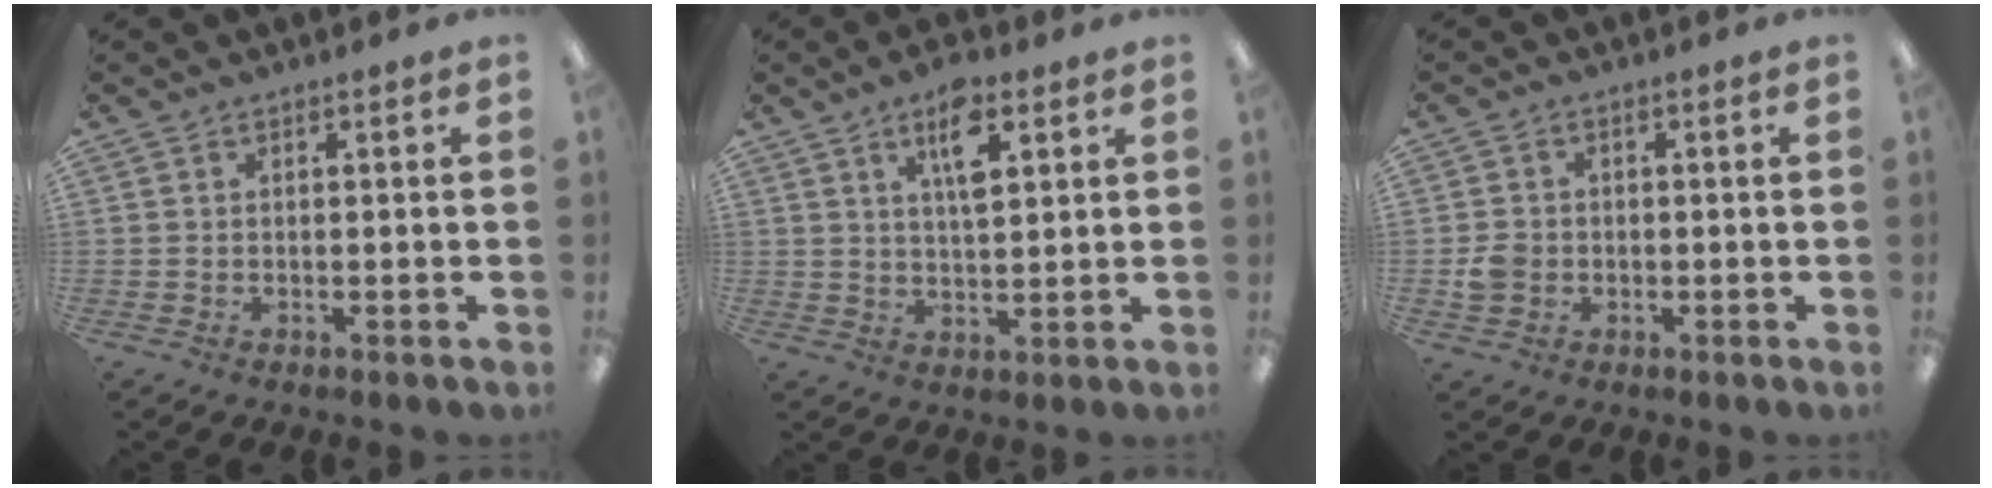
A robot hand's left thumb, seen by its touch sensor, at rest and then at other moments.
{"total": 8.6, "force": [4.5, 3.5, 6.4], "torque": [-0.096, -0.009, 0.070]}
{"total": 3.7, "force": [-0.6, 3.3, 1.5], "torque": [-0.018, 0.004, -0.012]}